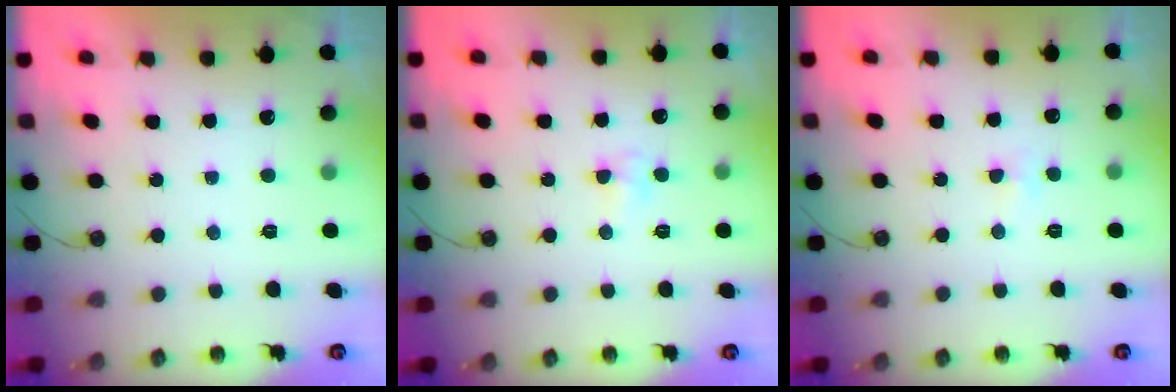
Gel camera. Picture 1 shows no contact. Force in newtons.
{"total": 3.5, "press": 3.4, "slide": 0.5}
{"total": 2.9, "press": 2.8, "slide": 0.6}